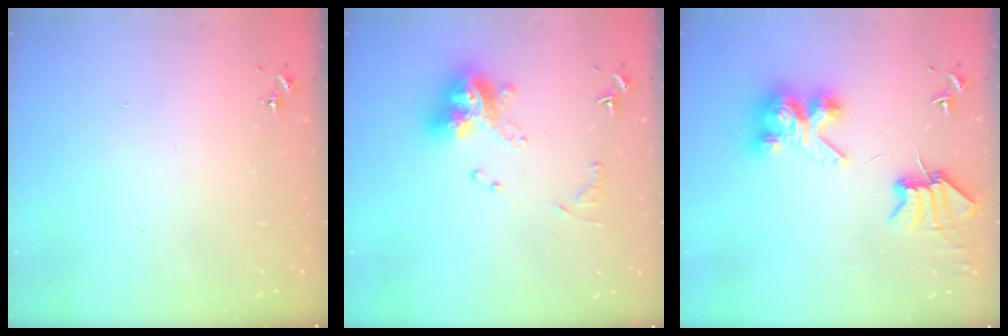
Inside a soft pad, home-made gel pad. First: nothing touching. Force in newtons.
{"total": 13.3, "press": 13.3, "slide": 1.4}
{"total": 9.1, "press": 9.1, "slide": 1.2}